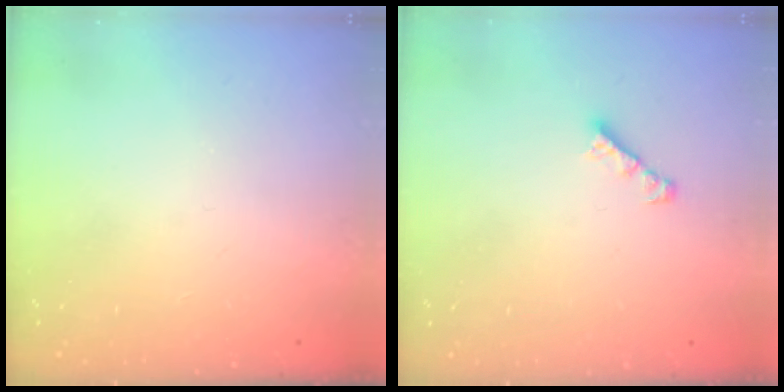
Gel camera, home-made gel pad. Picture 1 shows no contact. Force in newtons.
{"total": 2.4, "press": 2.4, "slide": 0.1}